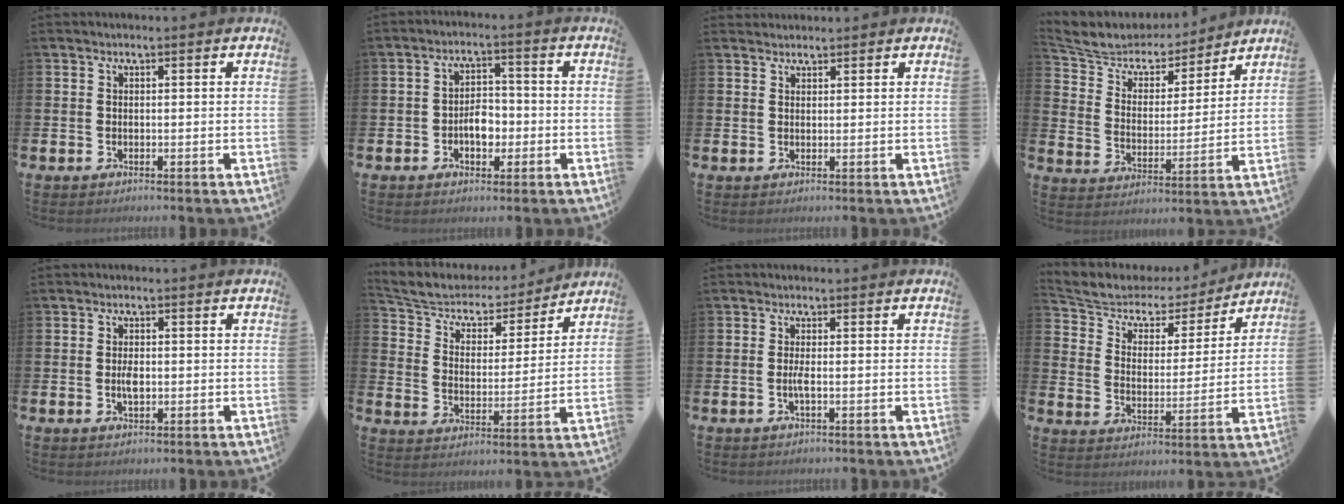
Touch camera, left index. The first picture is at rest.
{"total": 3.8, "force": [-1.1, 2.4, 2.7], "torque": [-0.037, 0.002, -0.027]}
{"total": 1.6, "force": [1.5, 0.4, -0.1], "torque": [0.015, -0.006, 0.026]}
{"total": 6.6, "force": [6.0, 2.6, 0.8], "torque": [-0.054, -0.044, 0.102]}
{"total": 2.0, "force": [-0.1, 0.9, 1.8], "torque": [-0.027, -0.002, -0.004]}
{"total": 6.1, "force": [5.6, 2.3, 0.9], "torque": [-0.051, -0.044, 0.093]}
{"total": 1.3, "force": [-0.3, 0.0, 1.3], "torque": [-0.025, -0.001, -0.006]}
{"total": 5.5, "force": [4.5, 2.9, 1.1], "torque": [-0.050, -0.032, 0.070]}